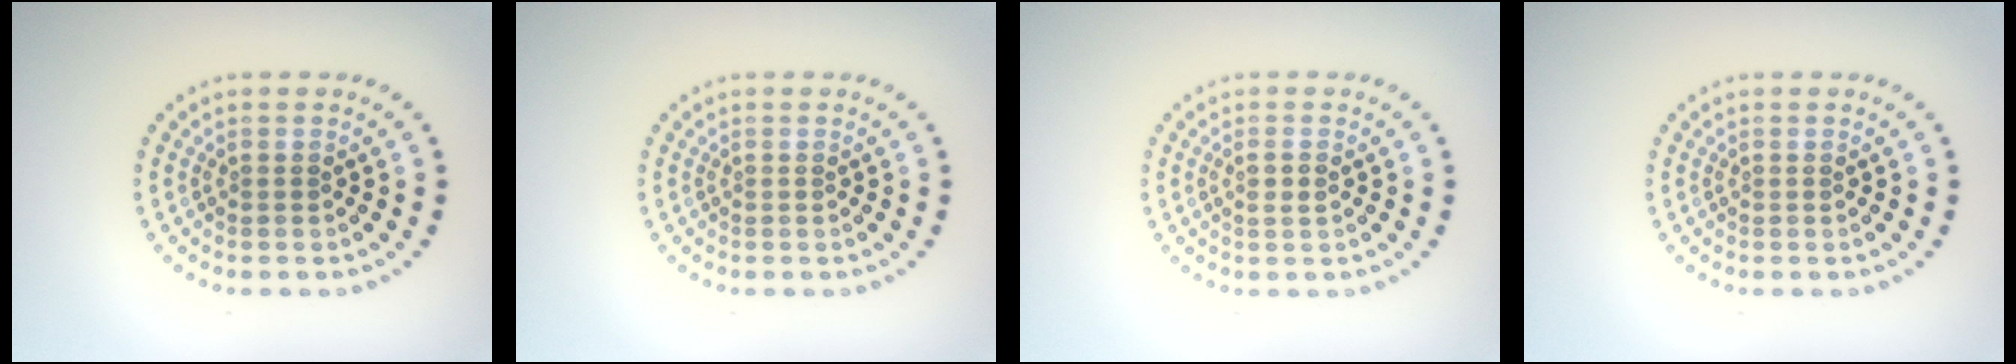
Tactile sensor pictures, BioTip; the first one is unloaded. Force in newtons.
{"total": 0.0}
{"total": 1.2, "press": 1.0, "slide": 0.6}
{"total": 0.0}